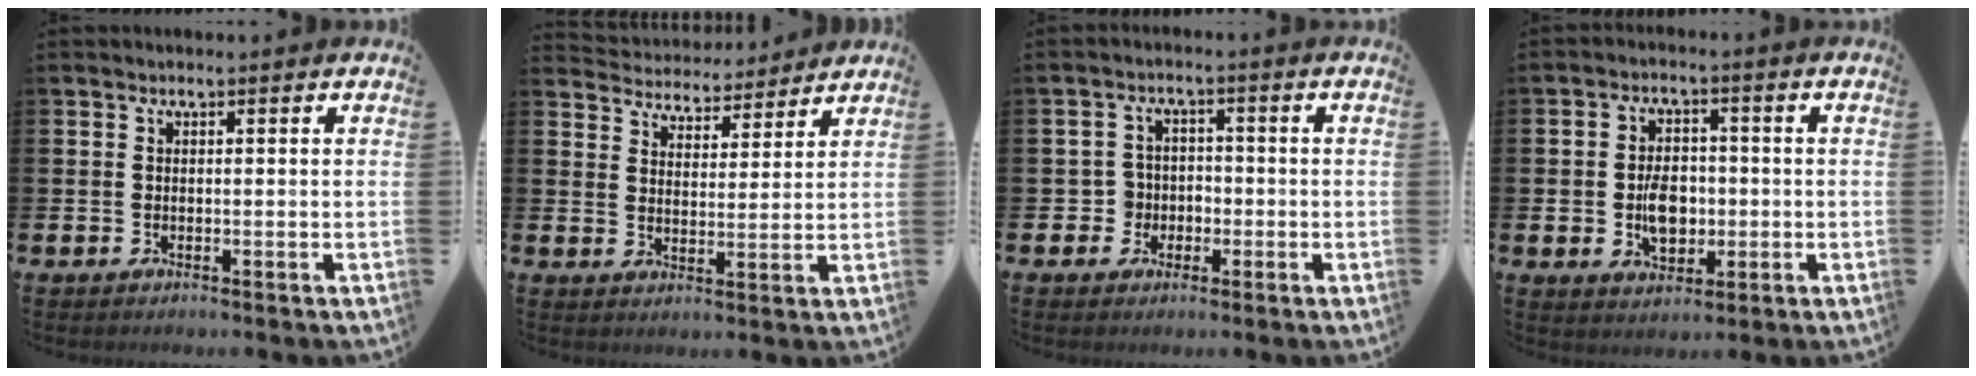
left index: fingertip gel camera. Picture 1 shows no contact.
{"total": 4.7, "force": [4.5, 1.2, -0.3], "torque": [-0.015, -0.036, 0.078]}
{"total": 3.5, "force": [-1.3, 3.2, 0.5], "torque": [-0.023, 0.008, -0.031]}
{"total": 5.7, "force": [-0.7, 3.8, 4.1], "torque": [-0.063, 0.005, -0.016]}